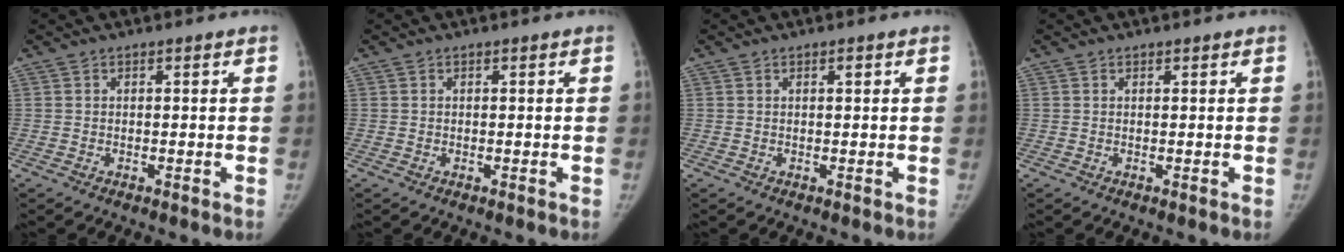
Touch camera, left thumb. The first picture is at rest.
{"total": 0.0}
{"total": 0.7, "force": [0.3, 0.2, 0.6], "torque": [-0.008, 0.000, 0.006]}
{"total": 0.0}